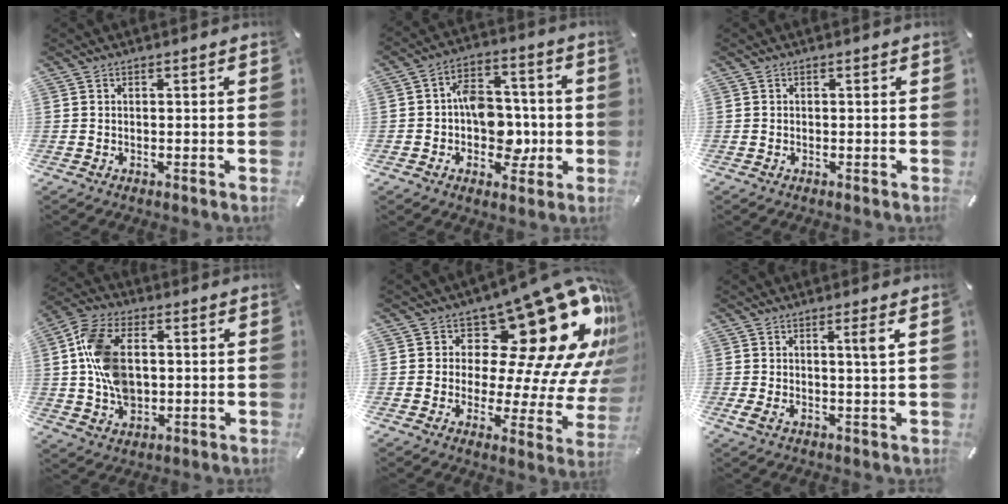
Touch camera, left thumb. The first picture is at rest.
{"total": 11.2, "force": [-1.3, 9.0, 6.6], "torque": [-0.090, 0.021, -0.013]}
{"total": 0.0}
{"total": 13.4, "force": [1.0, 9.2, 9.6], "torque": [-0.208, 0.010, 0.020]}
{"total": 24.3, "force": [12.0, 11.4, 17.7], "torque": [-0.211, -0.111, 0.209]}
{"total": 4.5, "force": [1.0, 0.4, 4.4], "torque": [-0.076, -0.008, 0.012]}